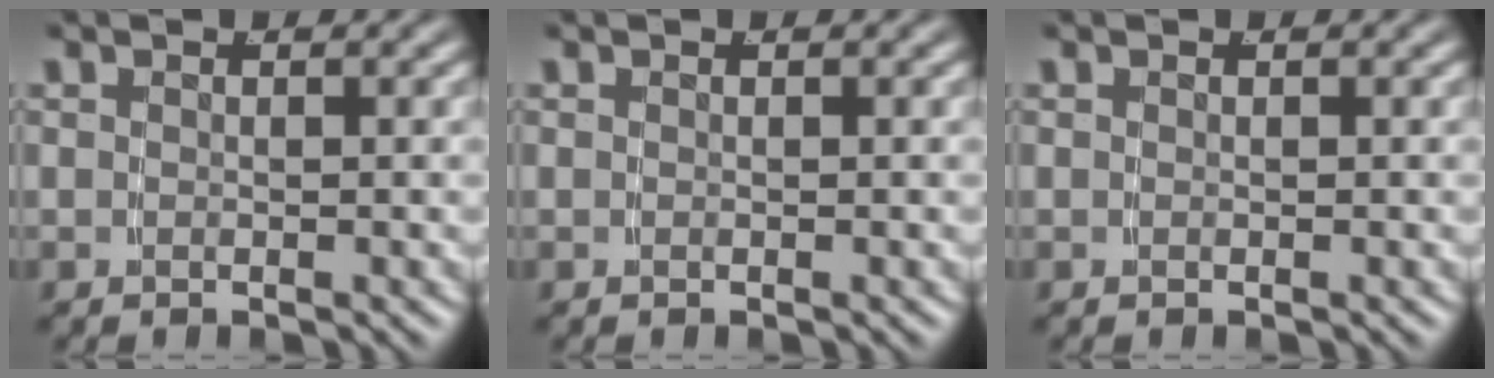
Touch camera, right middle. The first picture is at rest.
{"total": 0.0}
{"total": 0.0}